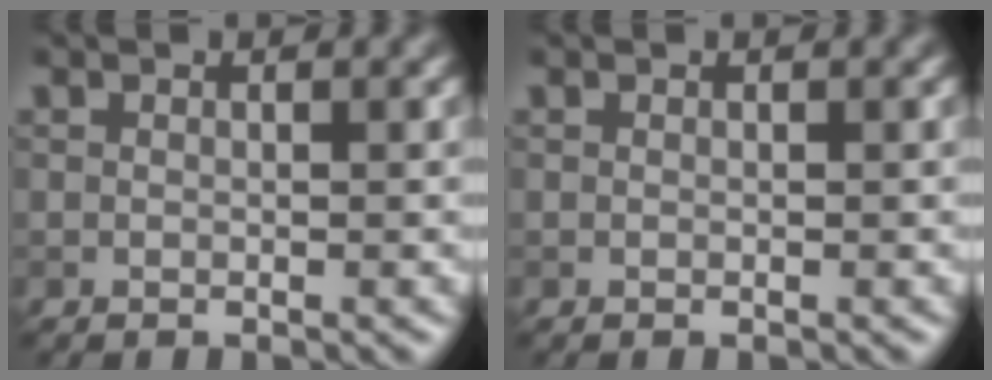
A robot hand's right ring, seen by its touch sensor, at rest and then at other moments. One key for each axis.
{"total": 0.0}